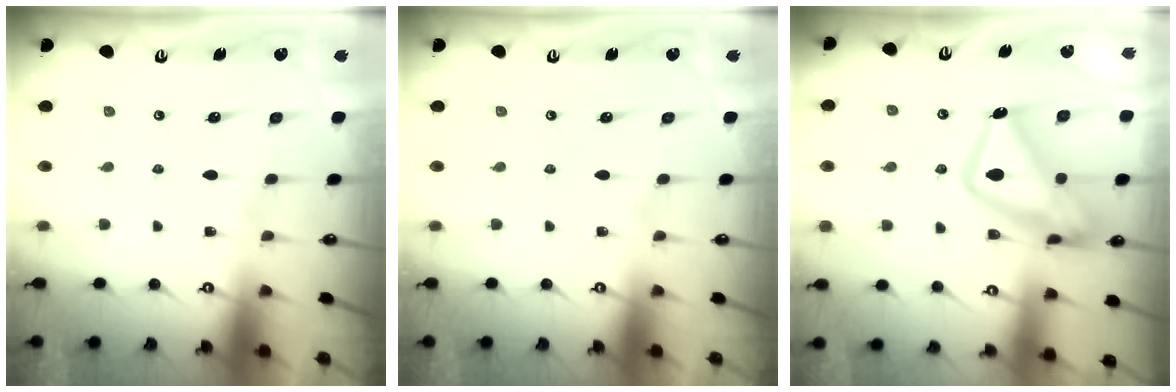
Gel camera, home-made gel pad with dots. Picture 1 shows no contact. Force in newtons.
{"total": 0.0}
{"total": 17.2, "press": 17.1, "slide": 1.5}